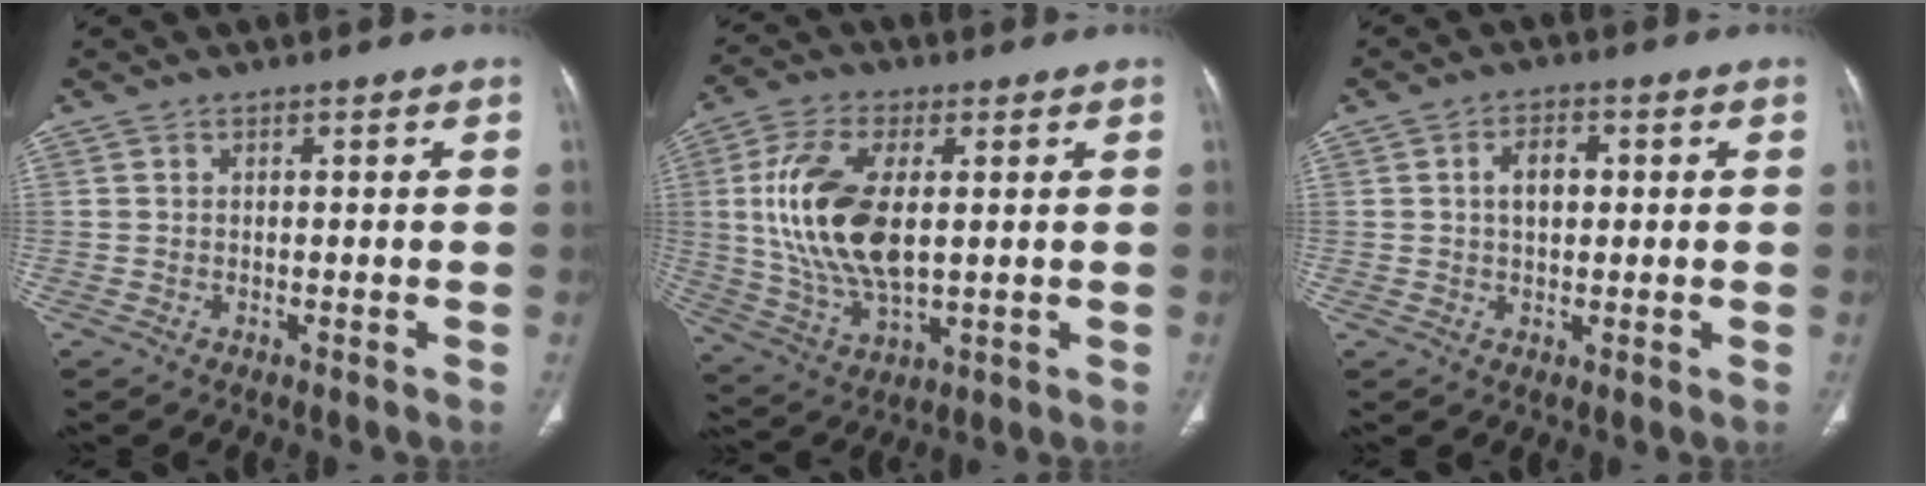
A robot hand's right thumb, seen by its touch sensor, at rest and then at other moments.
{"total": 17.1, "force": [2.0, 8.7, 14.6], "torque": [-0.296, -0.009, 0.044]}
{"total": 4.7, "force": [0.7, 3.0, 3.6], "torque": [-0.053, 0.007, 0.010]}